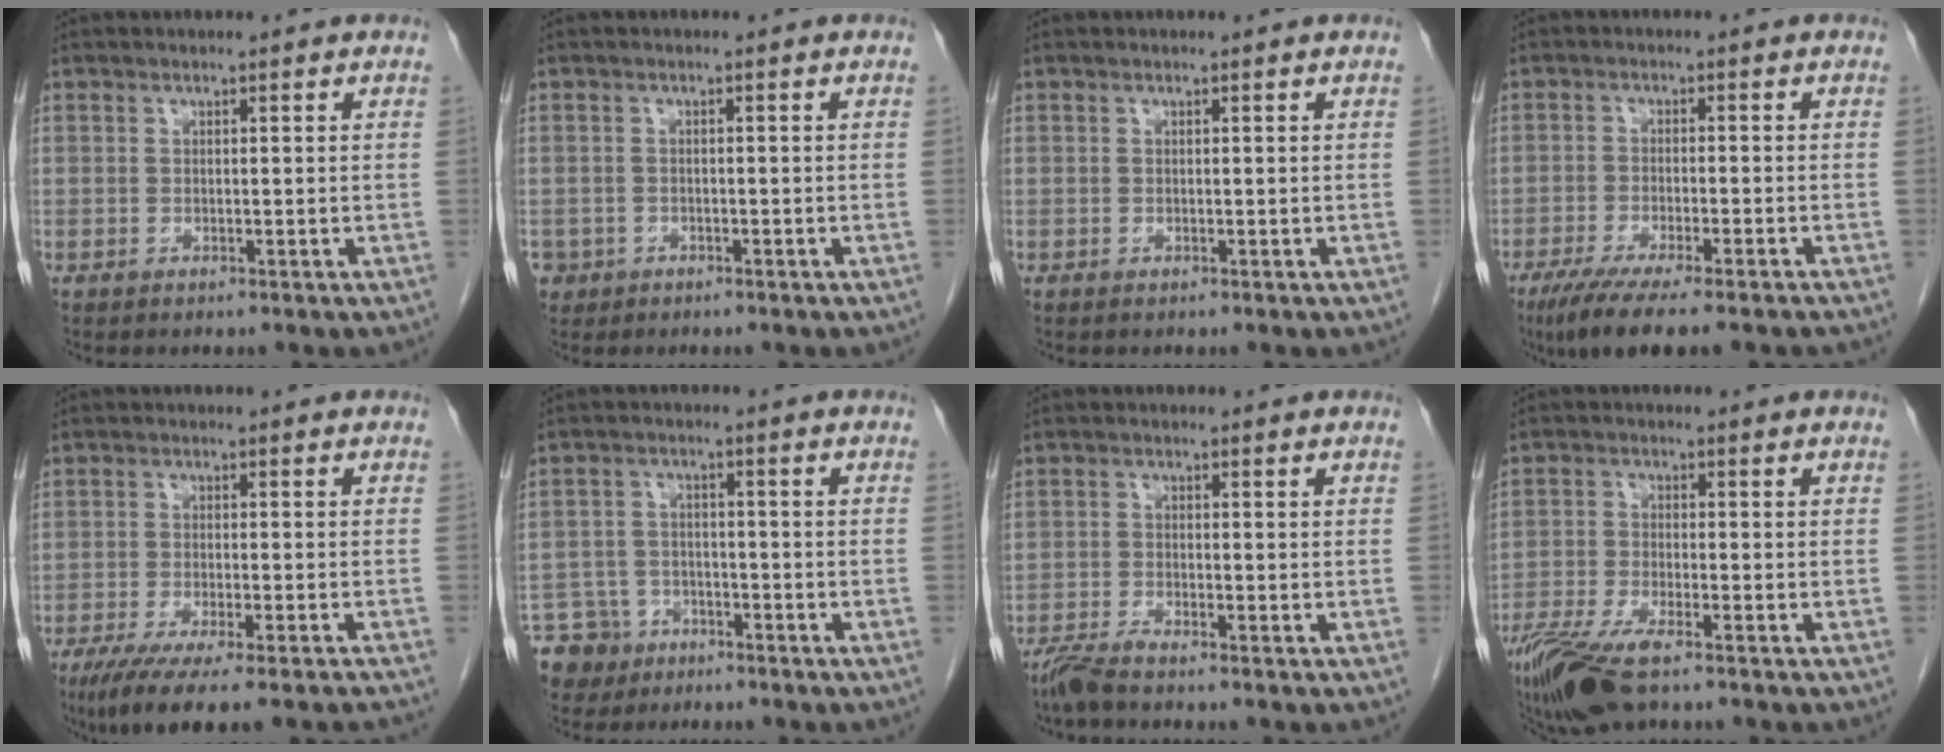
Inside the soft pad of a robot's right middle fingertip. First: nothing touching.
{"total": 2.9, "force": [-1.6, 2.4, 0.1], "torque": [0.000, 0.005, -0.027]}
{"total": 0.0}
{"total": 11.3, "force": [-8.8, 1.2, 7.0], "torque": [-0.099, -0.022, -0.133]}
{"total": 12.9, "force": [-10.4, 0.9, 7.5], "torque": [-0.104, -0.029, -0.159]}
{"total": 6.7, "force": [-4.8, 4.8, 0.3], "torque": [-0.007, 0.003, -0.084]}
{"total": 3.1, "force": [-2.8, -0.2, 1.5], "torque": [-0.034, -0.010, -0.060]}
{"total": 10.1, "force": [-7.2, 2.0, 6.8], "torque": [-0.130, -0.022, -0.130]}